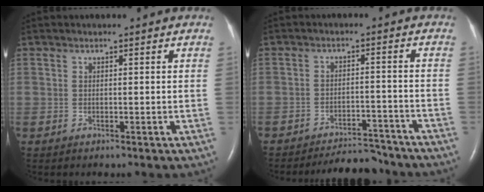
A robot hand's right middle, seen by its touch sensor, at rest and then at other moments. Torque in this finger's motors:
{"motor_torque": [0.03, -0.07, 0.01, 0.04]}